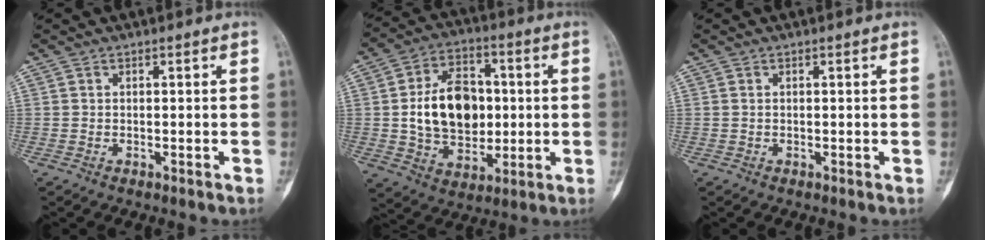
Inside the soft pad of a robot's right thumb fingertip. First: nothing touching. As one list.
[{"total": 16.2, "force": [0.8, 11.3, 11.6], "torque": [-0.156, 0.009, 0.019]}, {"total": 0.0}]